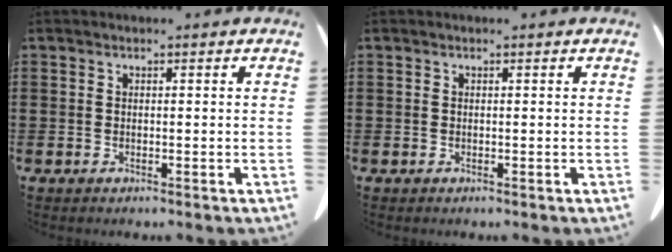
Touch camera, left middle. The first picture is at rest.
{"total": 0.0}